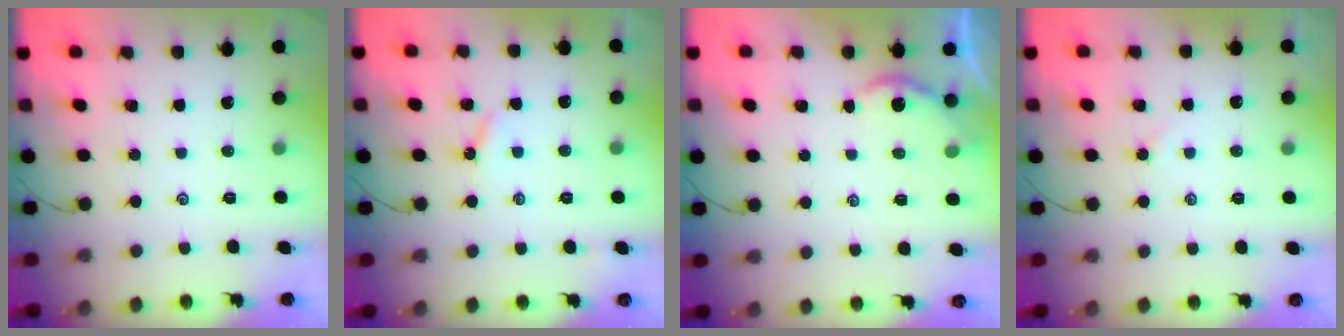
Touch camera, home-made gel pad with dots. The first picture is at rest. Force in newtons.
{"total": 2.5, "press": 2.4, "slide": 0.4}
{"total": 2.3, "press": 2.3, "slide": 0.3}
{"total": 1.3, "press": 1.3, "slide": 0.3}